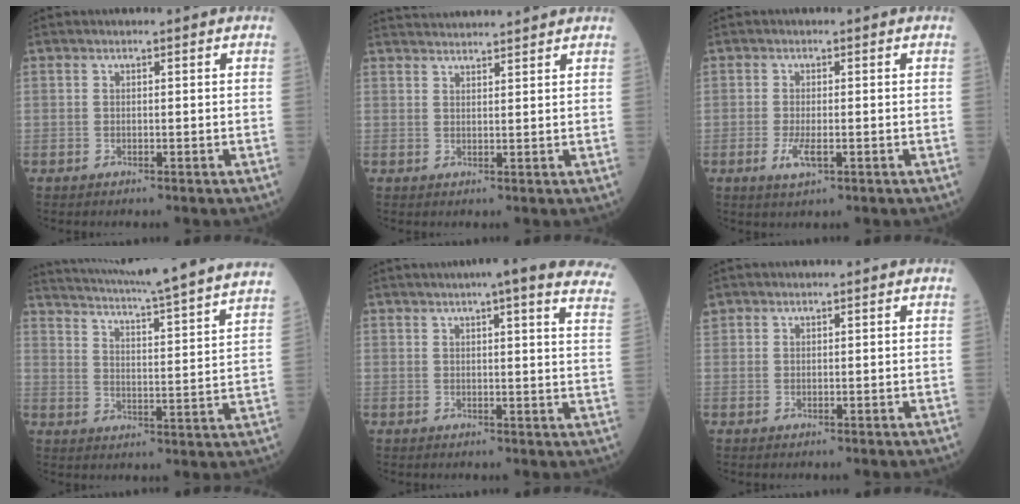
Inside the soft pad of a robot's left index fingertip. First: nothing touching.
{"total": 7.4, "force": [7.2, -0.4, 1.6], "torque": [-0.030, 0.031, 0.105]}
{"total": 2.9, "force": [-1.1, 0.8, 2.5], "torque": [-0.057, -0.005, -0.019]}
{"total": 26.6, "force": [24.1, -0.8, 11.0], "torque": [-0.183, -0.045, 0.312]}
{"total": 19.0, "force": [16.0, 1.2, 10.1], "torque": [-0.126, -0.014, 0.173]}
{"total": 1.3, "force": [1.0, 0.8, 0.0], "torque": [-0.002, 0.012, 0.020]}